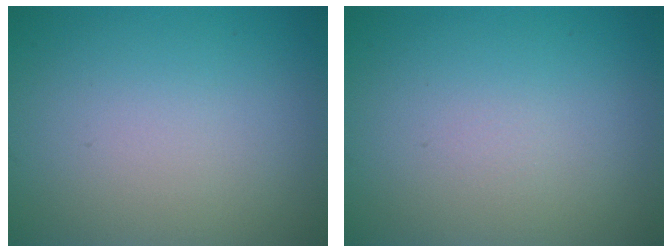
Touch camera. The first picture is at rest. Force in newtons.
{"total": 0.0}